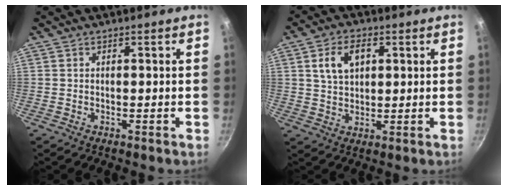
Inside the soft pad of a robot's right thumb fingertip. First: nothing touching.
{"total": 7.8, "force": [2.4, 5.1, 5.5], "torque": [-0.082, 0.003, 0.042]}